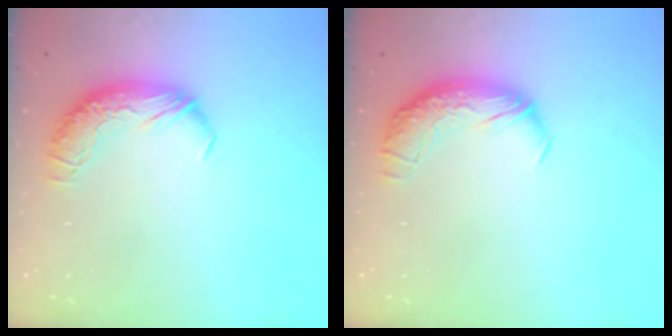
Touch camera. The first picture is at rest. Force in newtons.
{"total": 2.3, "press": 0.9, "slide": 2.1}